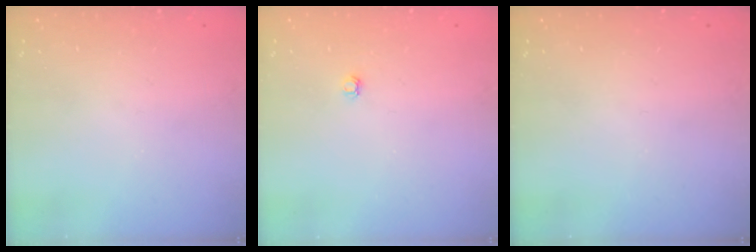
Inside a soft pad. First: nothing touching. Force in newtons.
{"total": 3.0, "press": 3.0, "slide": 0.4}
{"total": 0.0}